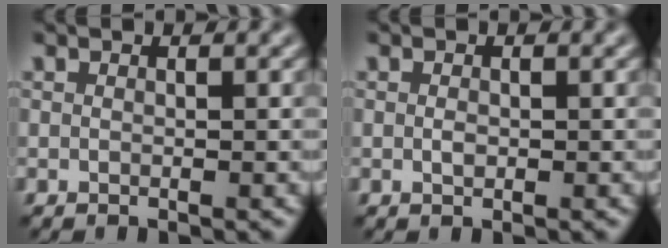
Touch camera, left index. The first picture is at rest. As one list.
[{"total": 0.7, "force": [0.0, 0.4, 0.5], "torque": [-0.010, 0.000, 0.000]}]